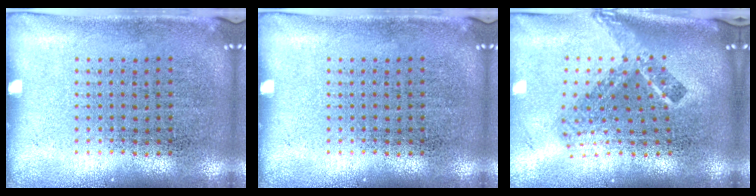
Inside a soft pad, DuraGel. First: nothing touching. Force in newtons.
{"total": 0.0}
{"total": 2.3, "press": 1.5, "slide": 1.7}